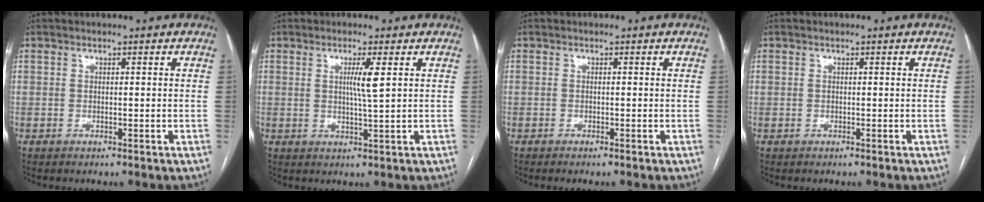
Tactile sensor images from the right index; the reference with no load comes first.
{"total": 3.6, "force": [1.0, -0.5, 3.5], "torque": [-0.064, -0.006, 0.016]}
{"total": 0.8, "force": [-0.6, -0.1, 0.5], "torque": [-0.007, 0.000, -0.010]}
{"total": 0.0}